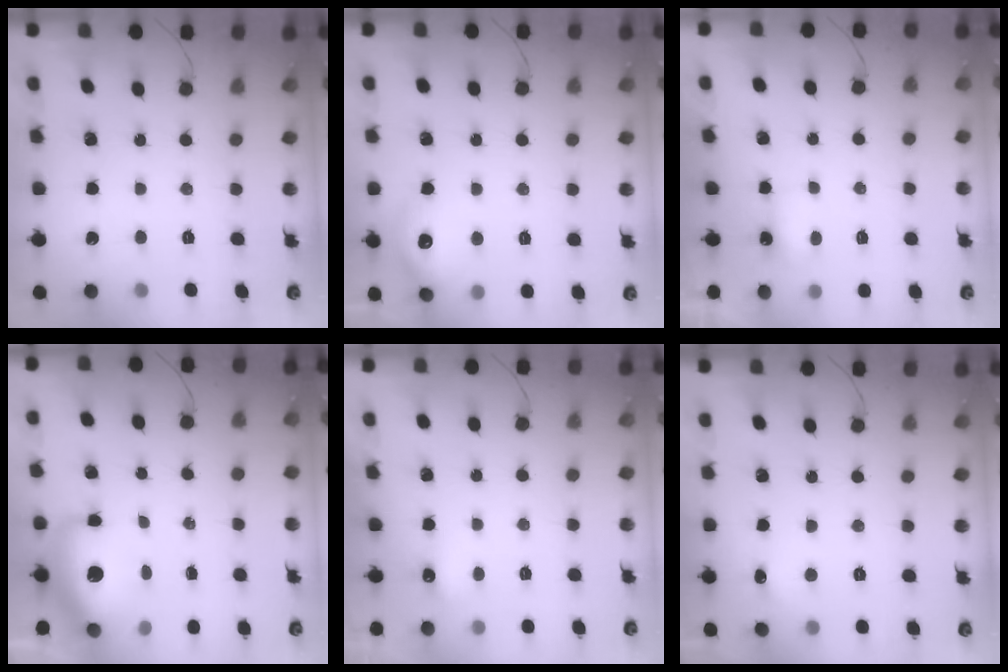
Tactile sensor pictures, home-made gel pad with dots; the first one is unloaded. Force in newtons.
{"total": 11.7, "press": 11.6, "slide": 1.2}
{"total": 3.3, "press": 3.1, "slide": 1.0}
{"total": 13.4, "press": 13.1, "slide": 3.2}
{"total": 3.4, "press": 3.3, "slide": 0.8}
{"total": 5.1, "press": 4.9, "slide": 1.3}